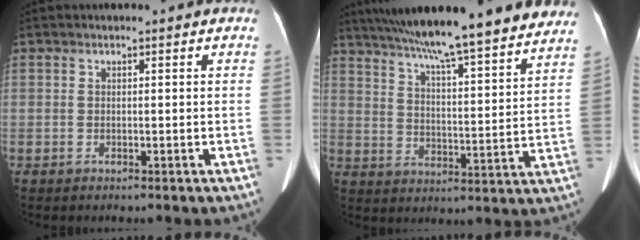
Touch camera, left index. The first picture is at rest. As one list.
[{"total": 26.5, "force": [23.0, 2.1, 13.0], "torque": [-0.205, -0.011, 0.309]}]